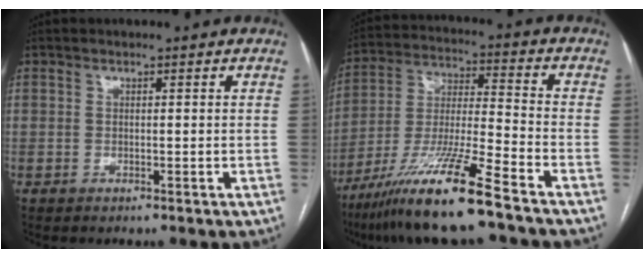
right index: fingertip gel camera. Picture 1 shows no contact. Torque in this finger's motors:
{"motor_torque": [1.25, -0.89, 1.02, 0.21]}